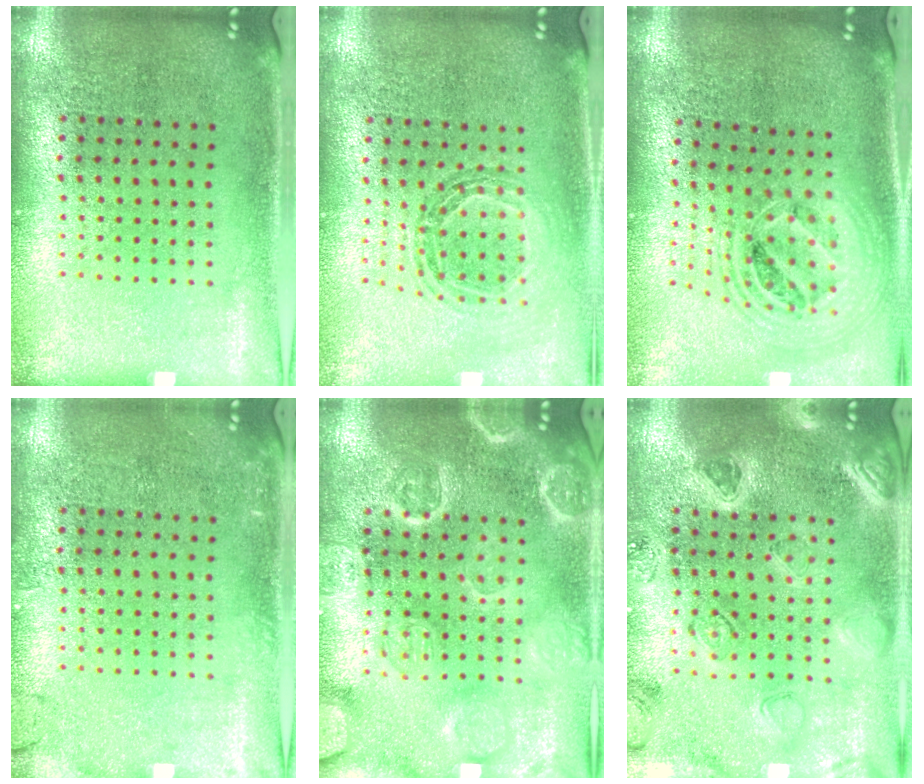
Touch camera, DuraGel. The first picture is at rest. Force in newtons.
{"total": 0.9, "press": 0.9, "slide": 0.2}
{"total": 2.3, "press": 1.7, "slide": 1.4}
{"total": 1.7, "press": 1.7, "slide": 0.3}
{"total": 3.5, "press": 3.5, "slide": 0.4}
{"total": 1.8, "press": 1.7, "slide": 0.2}